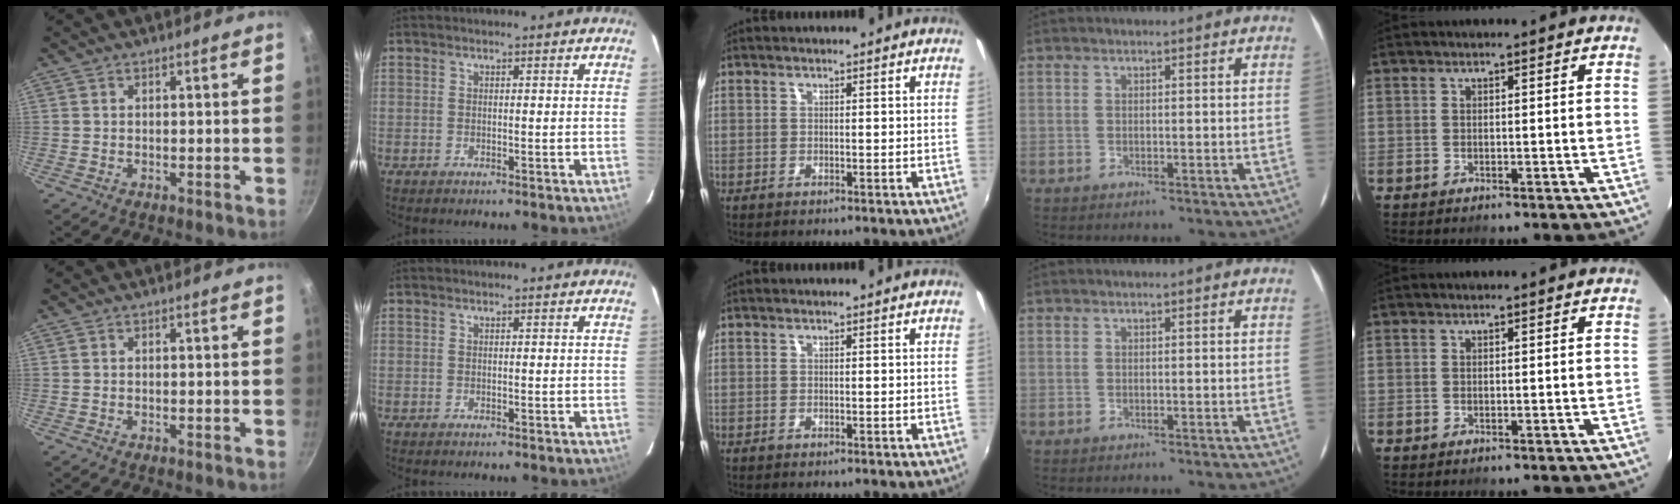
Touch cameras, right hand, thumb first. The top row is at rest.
{}